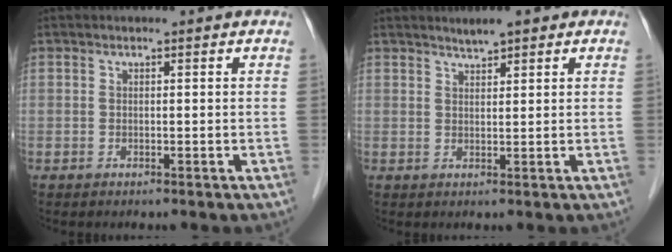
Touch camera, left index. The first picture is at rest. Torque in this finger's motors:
{"motor_torque": [0.01, -0.02, -0.16, 0.01]}